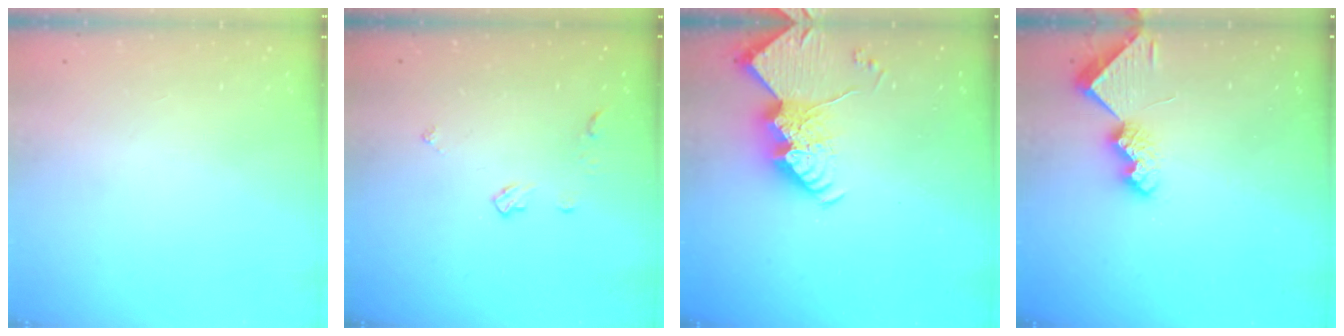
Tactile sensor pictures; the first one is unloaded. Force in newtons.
{"total": 4.6, "press": 4.5, "slide": 0.8}
{"total": 15.2, "press": 15.2, "slide": 1.4}
{"total": 7.9, "press": 7.8, "slide": 0.5}